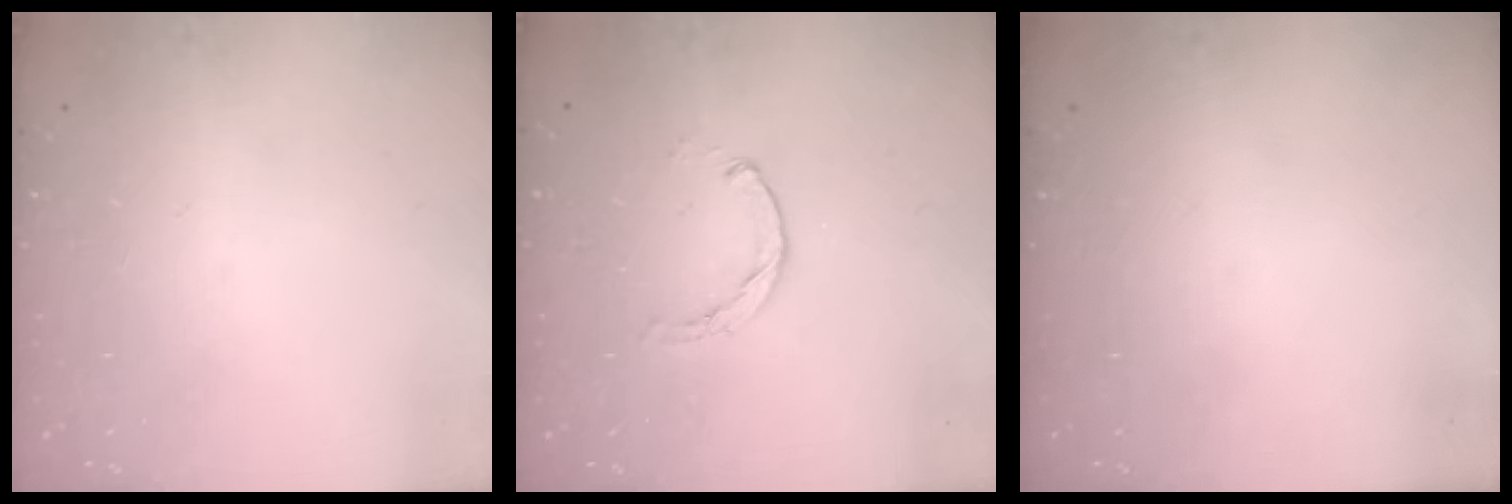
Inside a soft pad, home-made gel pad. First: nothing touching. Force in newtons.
{"total": 0.7, "press": 0.7, "slide": 0.2}
{"total": 0.0}